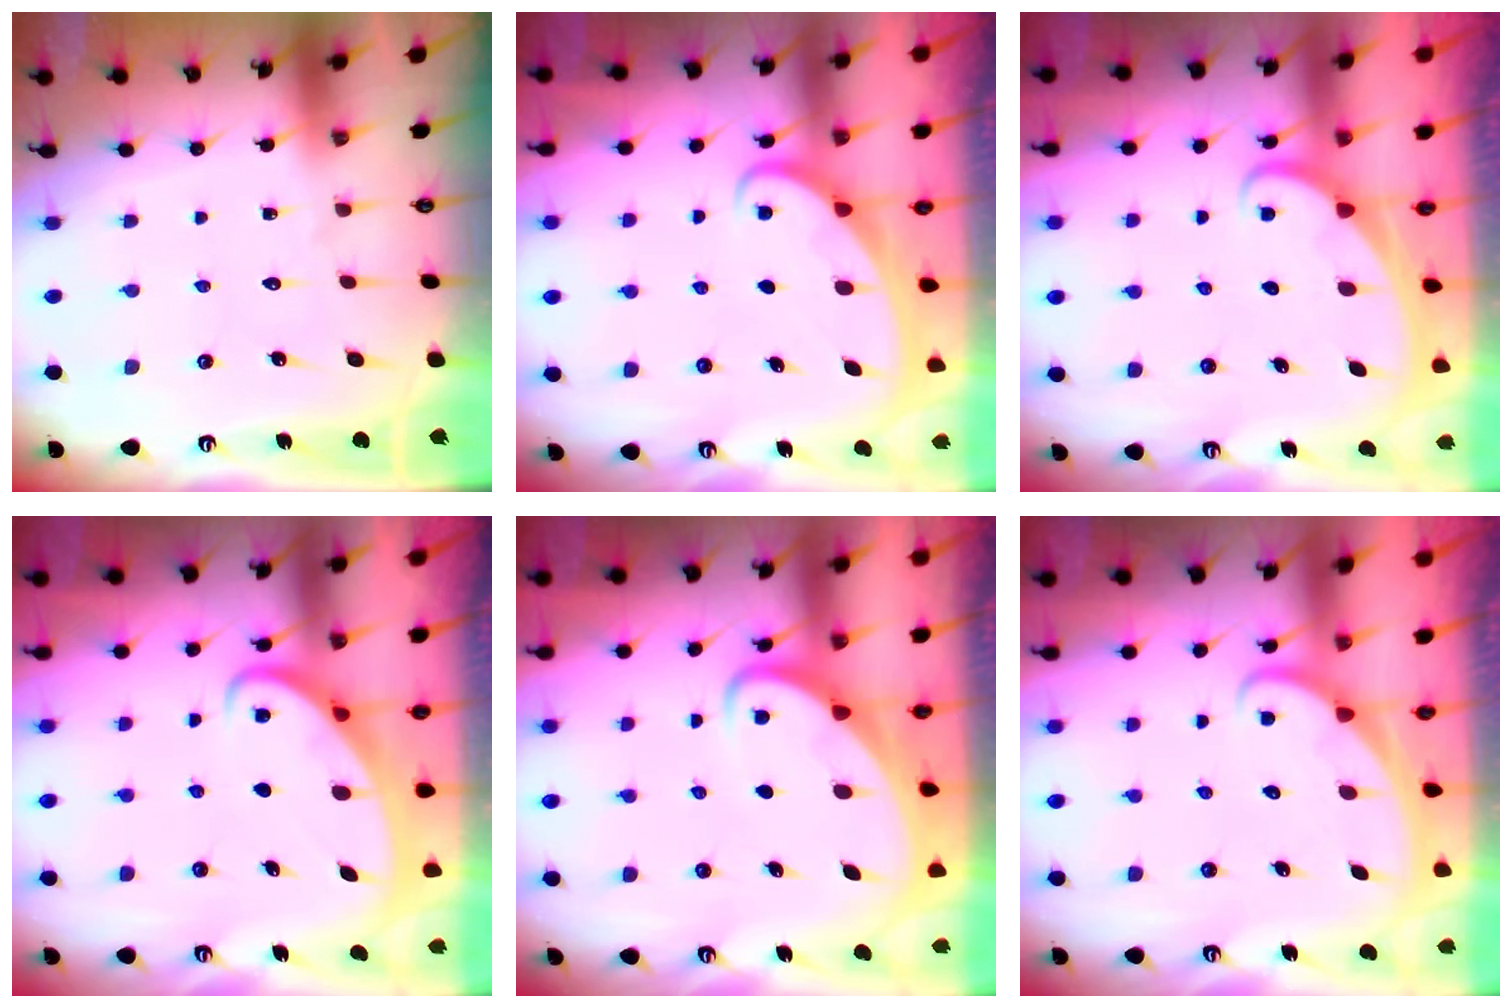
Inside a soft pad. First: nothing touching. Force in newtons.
{"total": 2.2, "press": 2.2, "slide": 0.1}
{"total": 1.6, "press": 1.6, "slide": 0.1}
{"total": 2.5, "press": 2.5, "slide": 0.3}
{"total": 3.4, "press": 3.4, "slide": 0.3}
{"total": 1.6, "press": 1.6, "slide": 0.0}